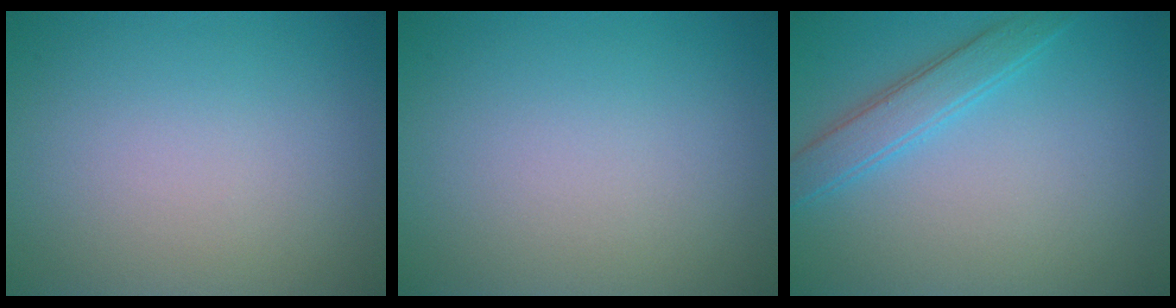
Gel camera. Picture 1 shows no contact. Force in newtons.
{"total": 0.0}
{"total": 2.8, "press": 2.8, "slide": 0.1}